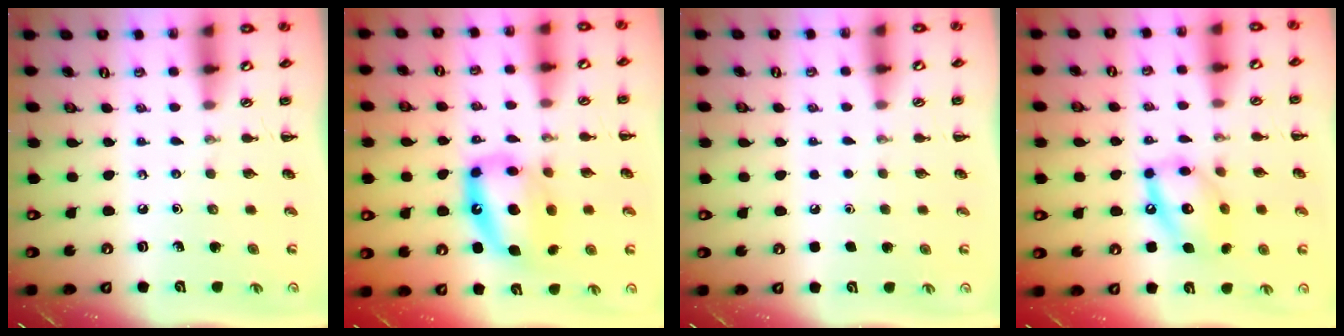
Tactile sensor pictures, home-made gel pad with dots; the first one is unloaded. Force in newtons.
{"total": 12.3, "press": 11.9, "slide": 3.1}
{"total": 1.7, "press": 1.7, "slide": 0.1}
{"total": 13.8, "press": 13.7, "slide": 1.9}